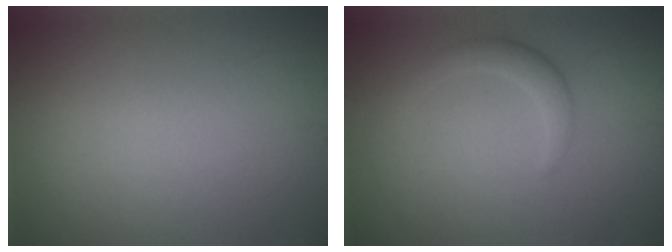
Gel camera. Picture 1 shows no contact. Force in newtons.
{"total": 1.9, "press": 1.9, "slide": 0.1}